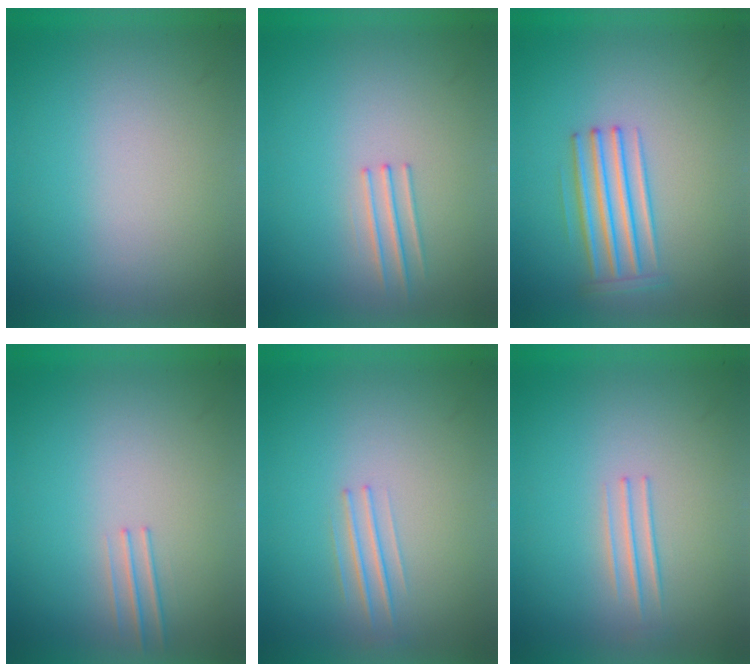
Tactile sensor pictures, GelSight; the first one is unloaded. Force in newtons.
{"total": 1.2}
{"total": 2.9}
{"total": 1.1}
{"total": 1.2}
{"total": 1.3}